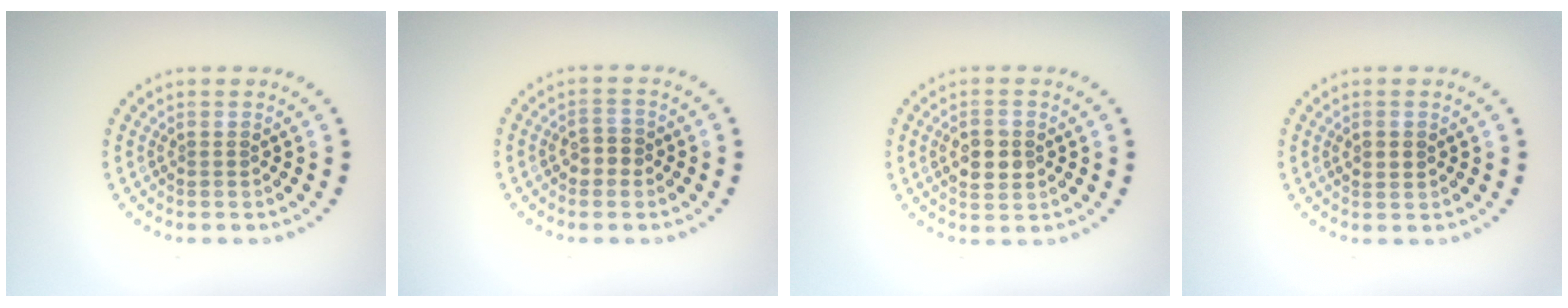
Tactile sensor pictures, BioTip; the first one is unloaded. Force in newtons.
{"total": 1.8, "press": 1.8, "slide": 0.2}
{"total": 2.8, "press": 2.8, "slide": 0.1}
{"total": 1.7, "press": 1.7, "slide": 0.1}